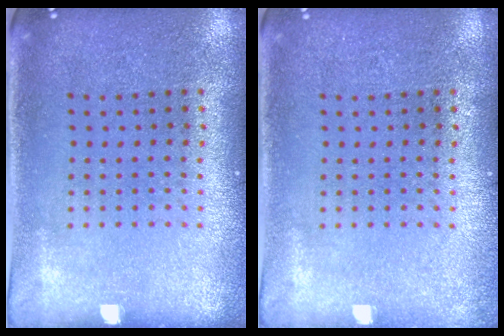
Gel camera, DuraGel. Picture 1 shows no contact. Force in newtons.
{"total": 0.6, "press": 0.6, "slide": 0.2}